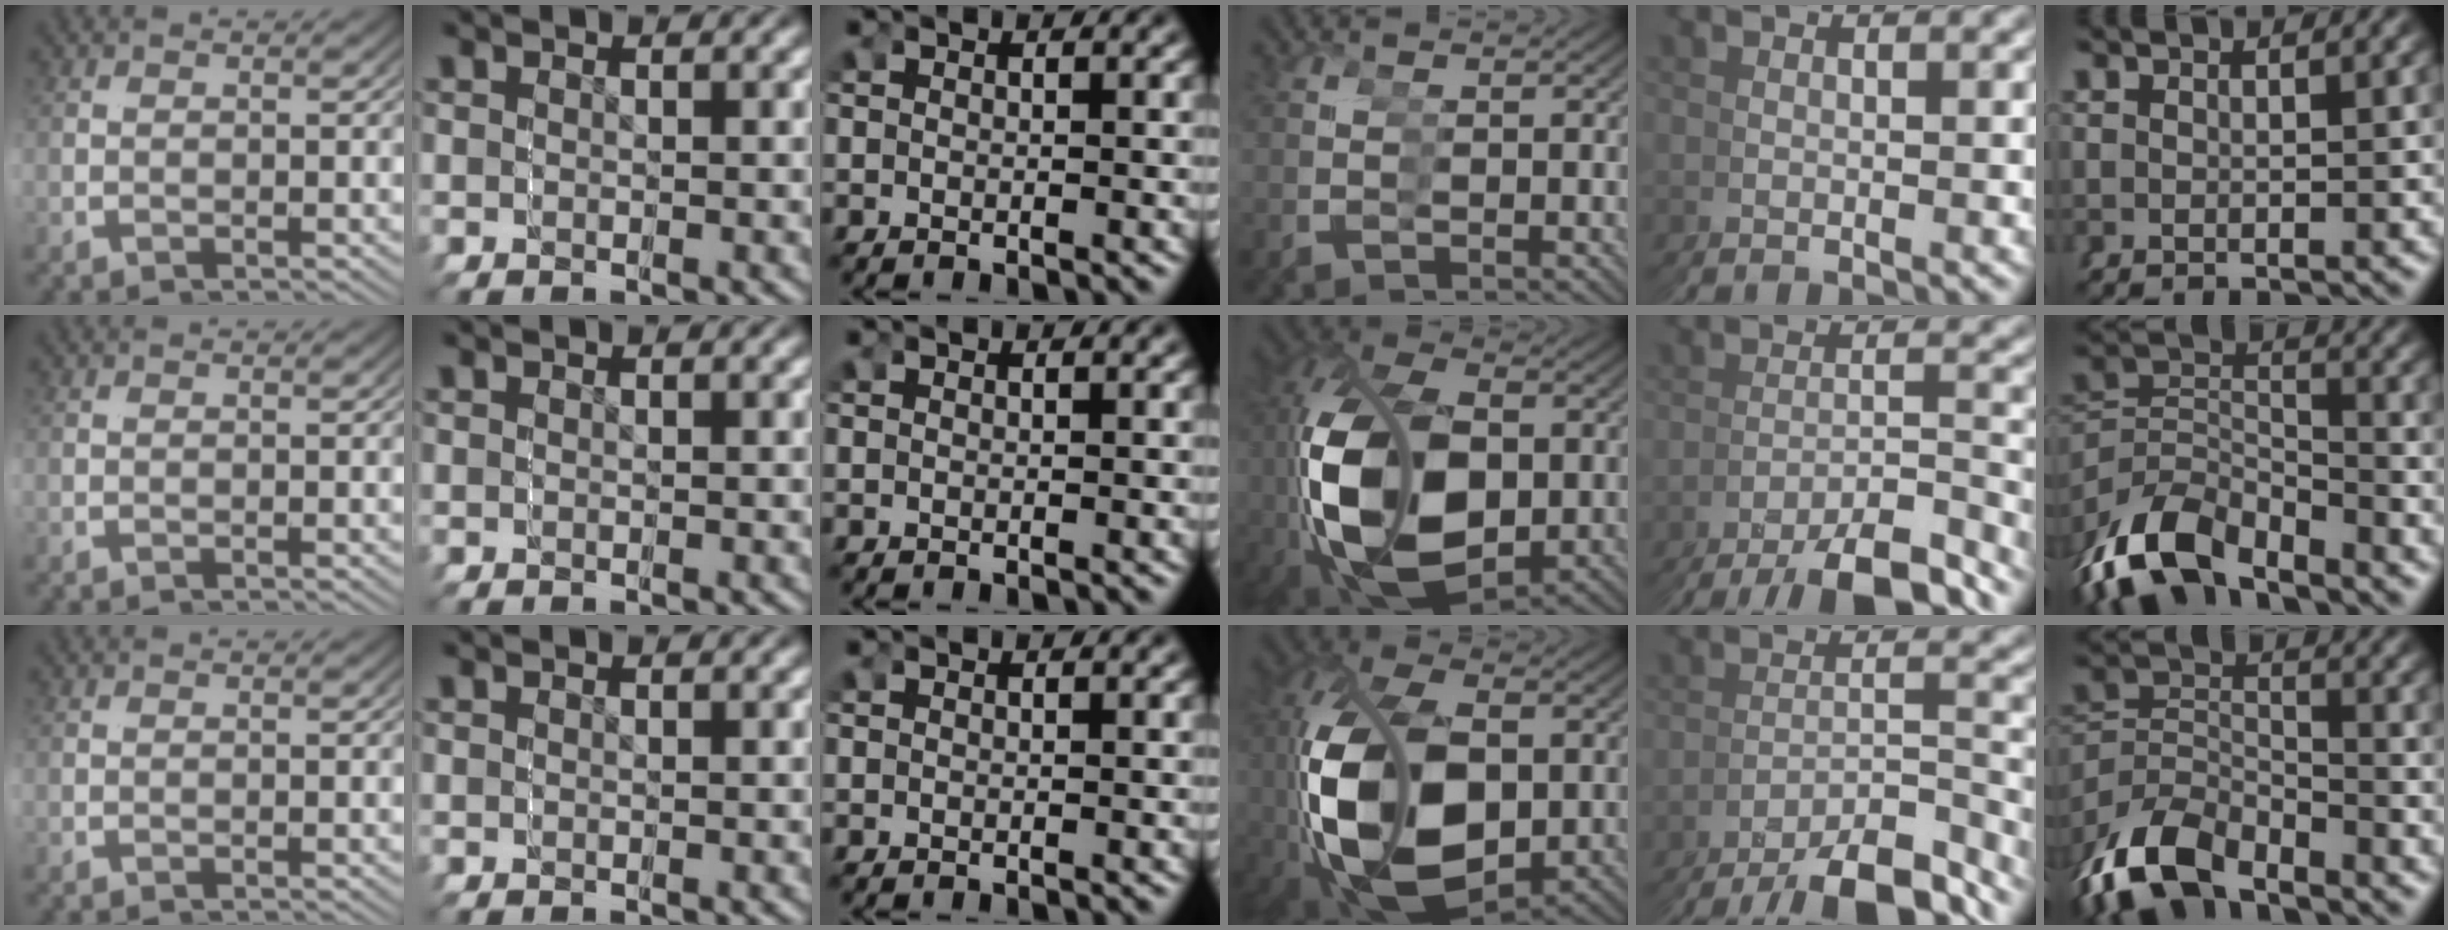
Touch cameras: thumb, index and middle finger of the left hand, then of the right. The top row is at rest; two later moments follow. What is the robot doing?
{"motion": "grasp_and_lifting", "object": "markers"}